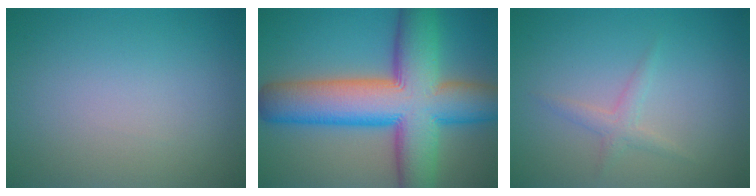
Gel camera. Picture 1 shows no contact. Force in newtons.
{"total": 14.3, "press": 14.3, "slide": 0.6}
{"total": 1.5, "press": 1.5, "slide": 0.0}